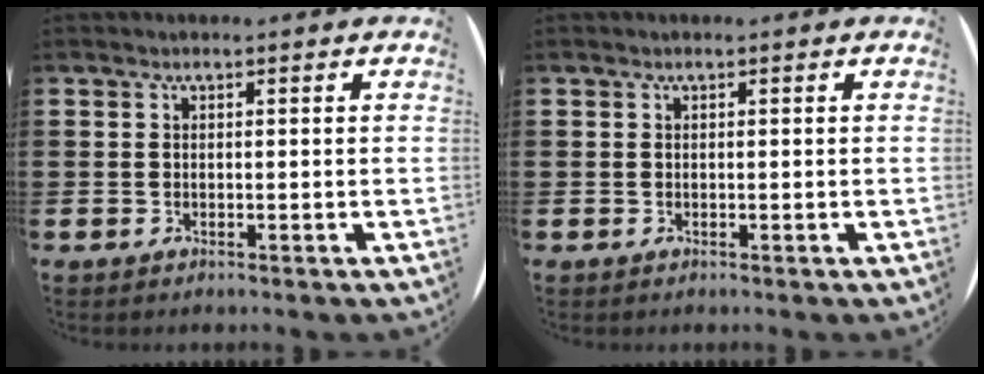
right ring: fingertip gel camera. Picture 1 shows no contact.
{"total": 0.0}